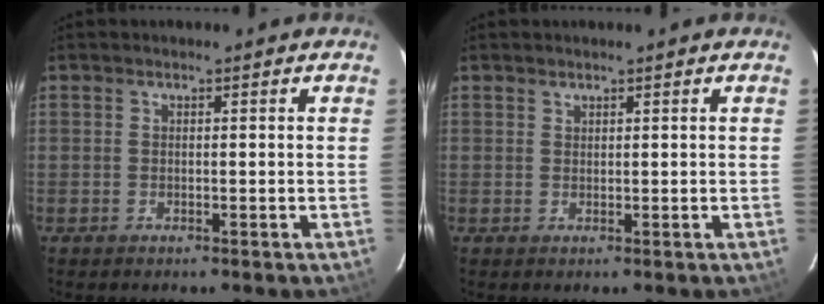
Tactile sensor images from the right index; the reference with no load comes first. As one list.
[{"total": 0.5, "force": [0.5, 0.2, 0.0], "torque": [0.001, 0.001, 0.010]}]